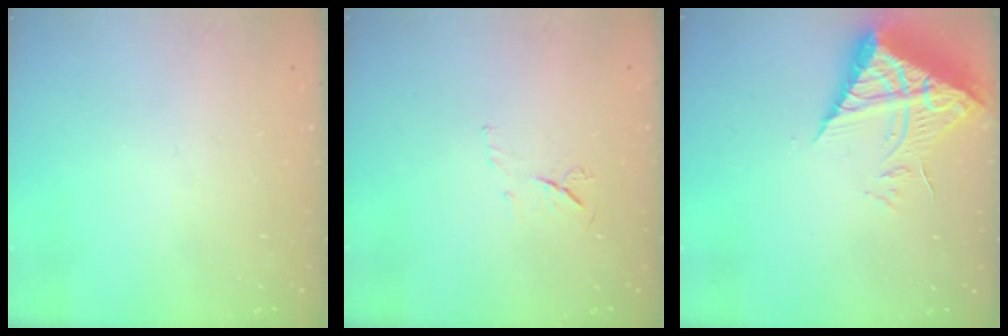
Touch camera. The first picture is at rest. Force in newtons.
{"total": 4.7, "press": 4.6, "slide": 0.8}
{"total": 9.7, "press": 9.6, "slide": 0.8}